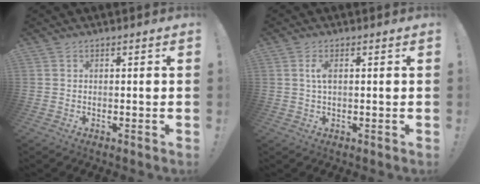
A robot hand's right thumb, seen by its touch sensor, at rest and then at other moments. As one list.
[{"total": 2.7, "force": [0.5, 1.0, 2.5], "torque": [-0.044, 0.002, 0.005]}]